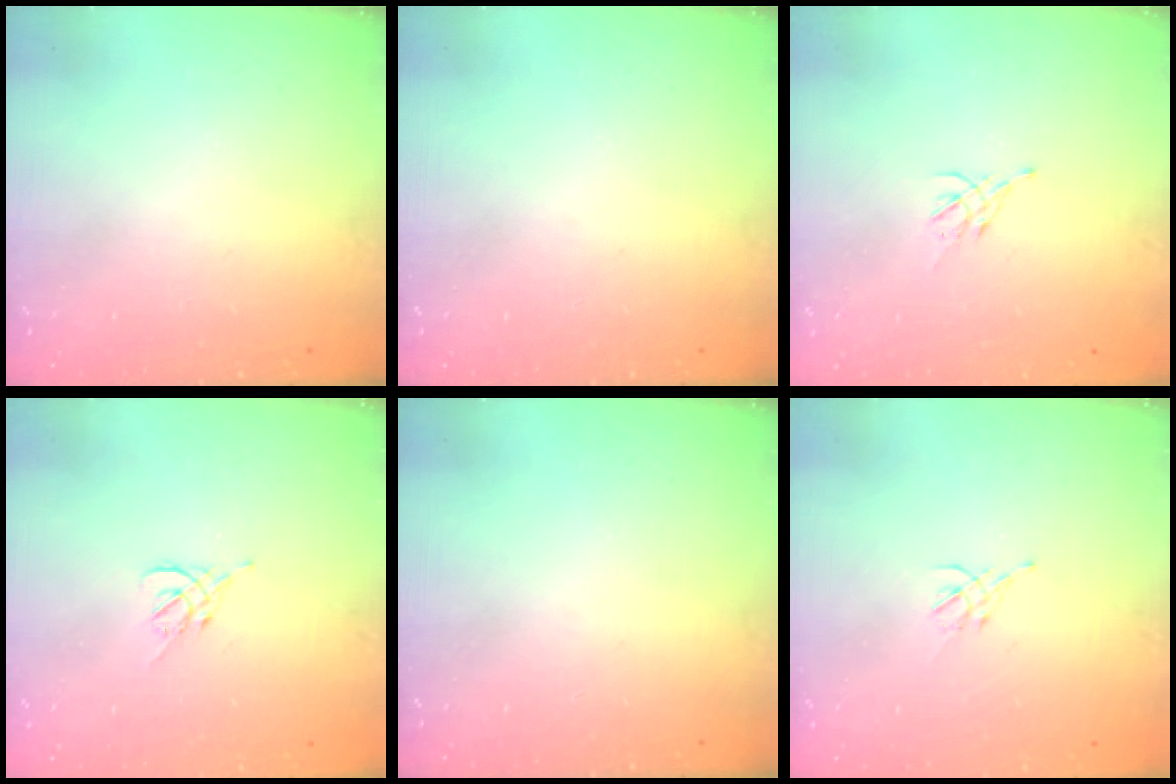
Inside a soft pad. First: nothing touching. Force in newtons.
{"total": 0.0}
{"total": 1.9, "press": 1.8, "slide": 0.5}
{"total": 1.2, "press": 1.1, "slide": 0.5}
{"total": 0.0}
{"total": 1.5, "press": 1.4, "slide": 0.6}